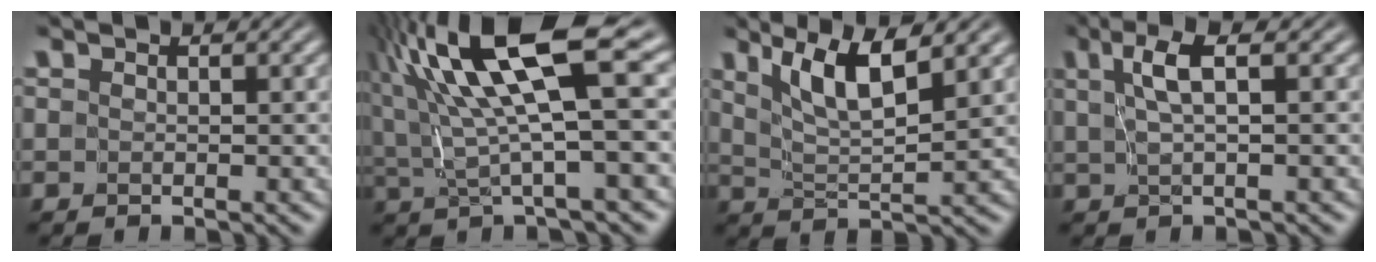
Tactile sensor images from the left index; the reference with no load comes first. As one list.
[{"total": 11.9, "force": [4.5, 2.2, 10.7], "torque": [-0.189, 0.021, 0.081]}, {"total": 5.3, "force": [3.1, 1.0, 4.1], "torque": [-0.079, -0.002, 0.058]}, {"total": 3.0, "force": [1.2, 0.4, 2.8], "torque": [-0.055, 0.005, 0.026]}]